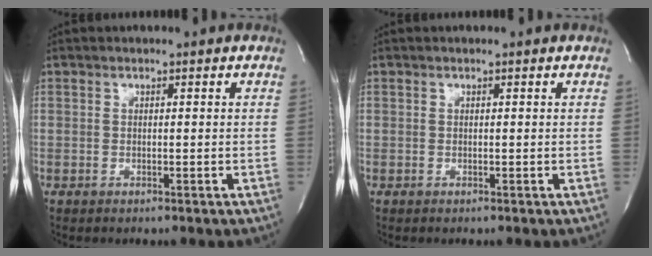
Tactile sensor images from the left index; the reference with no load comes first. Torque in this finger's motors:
{"motor_torque": [-0.01, 0.11, -0.02, -0.01]}